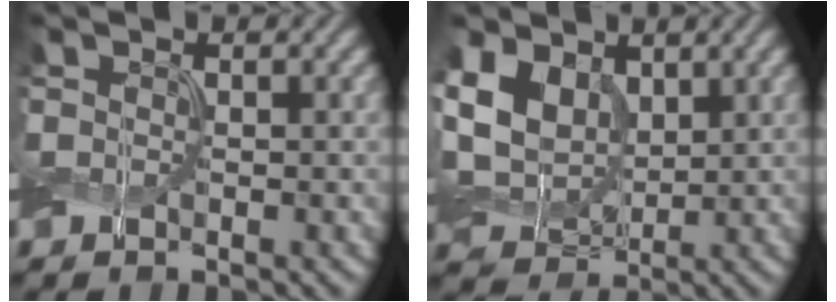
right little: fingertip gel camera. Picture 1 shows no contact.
{"total": 6.7, "force": [1.8, 4.9, 4.1], "torque": [-0.109, 0.001, 0.032]}